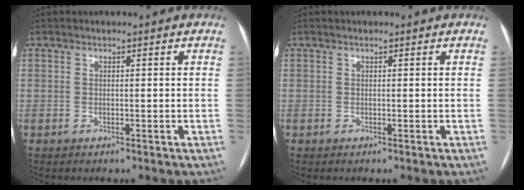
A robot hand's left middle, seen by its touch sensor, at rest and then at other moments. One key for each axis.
{"total": 0.0}